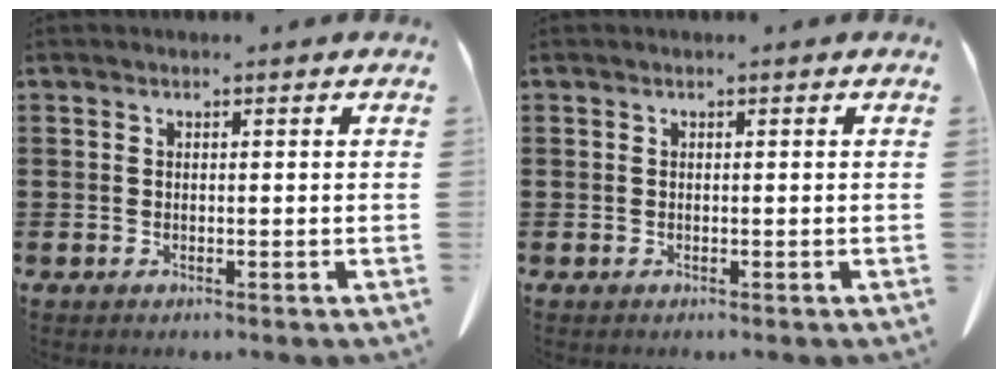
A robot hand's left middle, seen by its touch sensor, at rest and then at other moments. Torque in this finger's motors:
{"motor_torque": [-0.22, -0.14, 0.03, 0.02]}